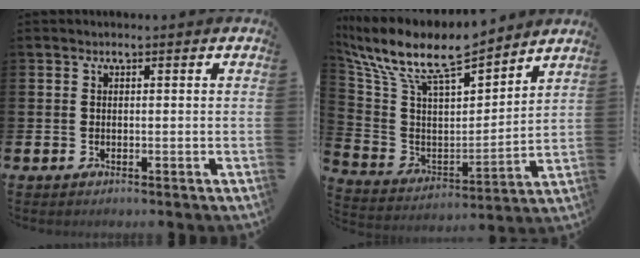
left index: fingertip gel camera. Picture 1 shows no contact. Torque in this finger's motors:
{"motor_torque": [2.14, 0.00, 0.85, 0.21]}